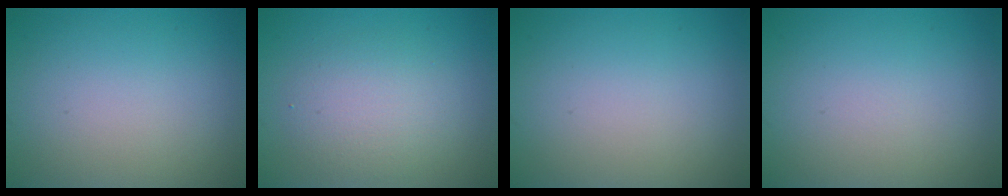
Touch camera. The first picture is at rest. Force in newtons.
{"total": 3.4, "press": 3.4, "slide": 0.2}
{"total": 0.0}
{"total": 0.0}